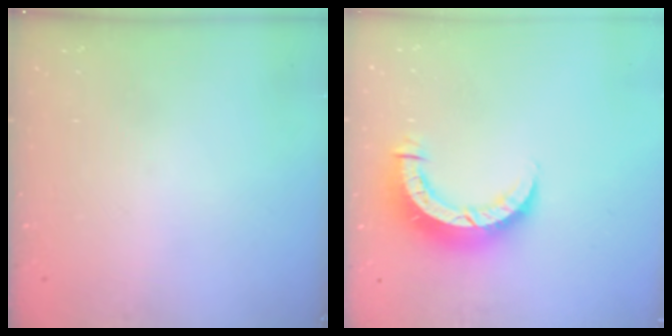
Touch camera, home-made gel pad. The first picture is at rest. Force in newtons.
{"total": 8.3, "press": 8.2, "slide": 1.1}